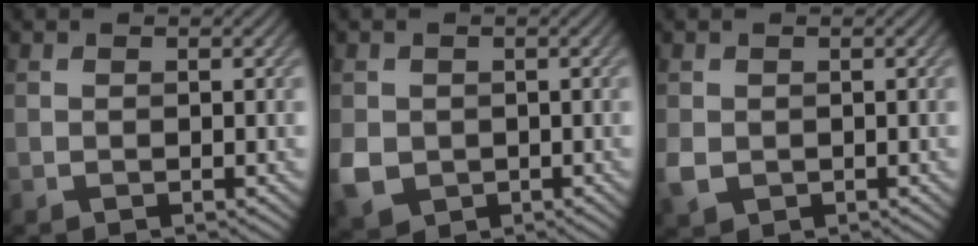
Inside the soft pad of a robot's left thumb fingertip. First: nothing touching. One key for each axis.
{"total": 3.8, "fx": -0.5, "fy": 3.4, "fz": 1.6, "tx": -0.049, "ty": -0.013, "tz": -0.012}
{"total": 2.1, "fx": -0.1, "fy": 1.8, "fz": 1.1, "tx": -0.030, "ty": -0.006, "tz": -0.001}